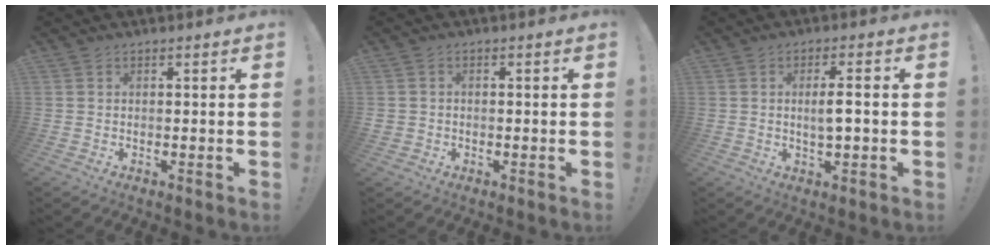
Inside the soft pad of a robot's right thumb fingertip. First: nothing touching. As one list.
[{"total": 2.0, "force": [-0.7, 1.7, 0.7], "torque": [-0.017, 0.006, -0.013]}, {"total": 4.7, "force": [-0.2, 1.2, 4.6], "torque": [-0.071, -0.001, -0.008]}]